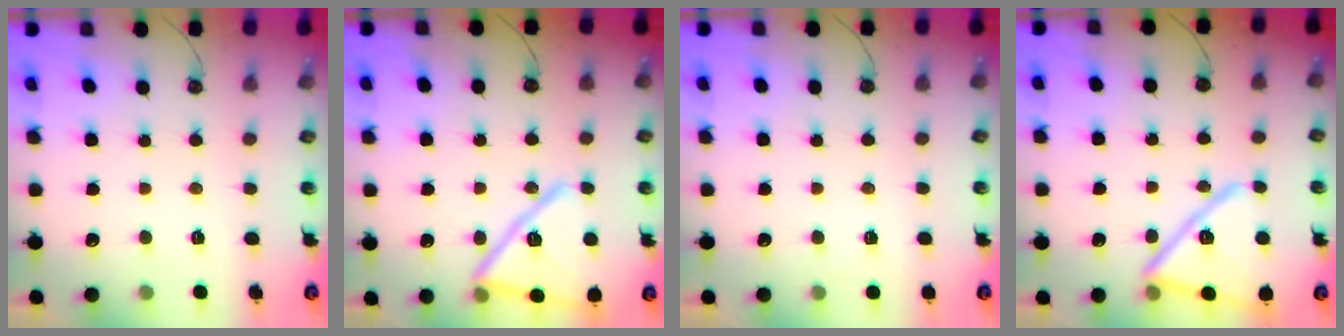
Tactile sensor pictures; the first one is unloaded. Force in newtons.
{"total": 18.8, "press": 15.6, "slide": 10.5}
{"total": 2.5, "press": 2.4, "slide": 0.8}
{"total": 16.4, "press": 16.3, "slide": 0.7}